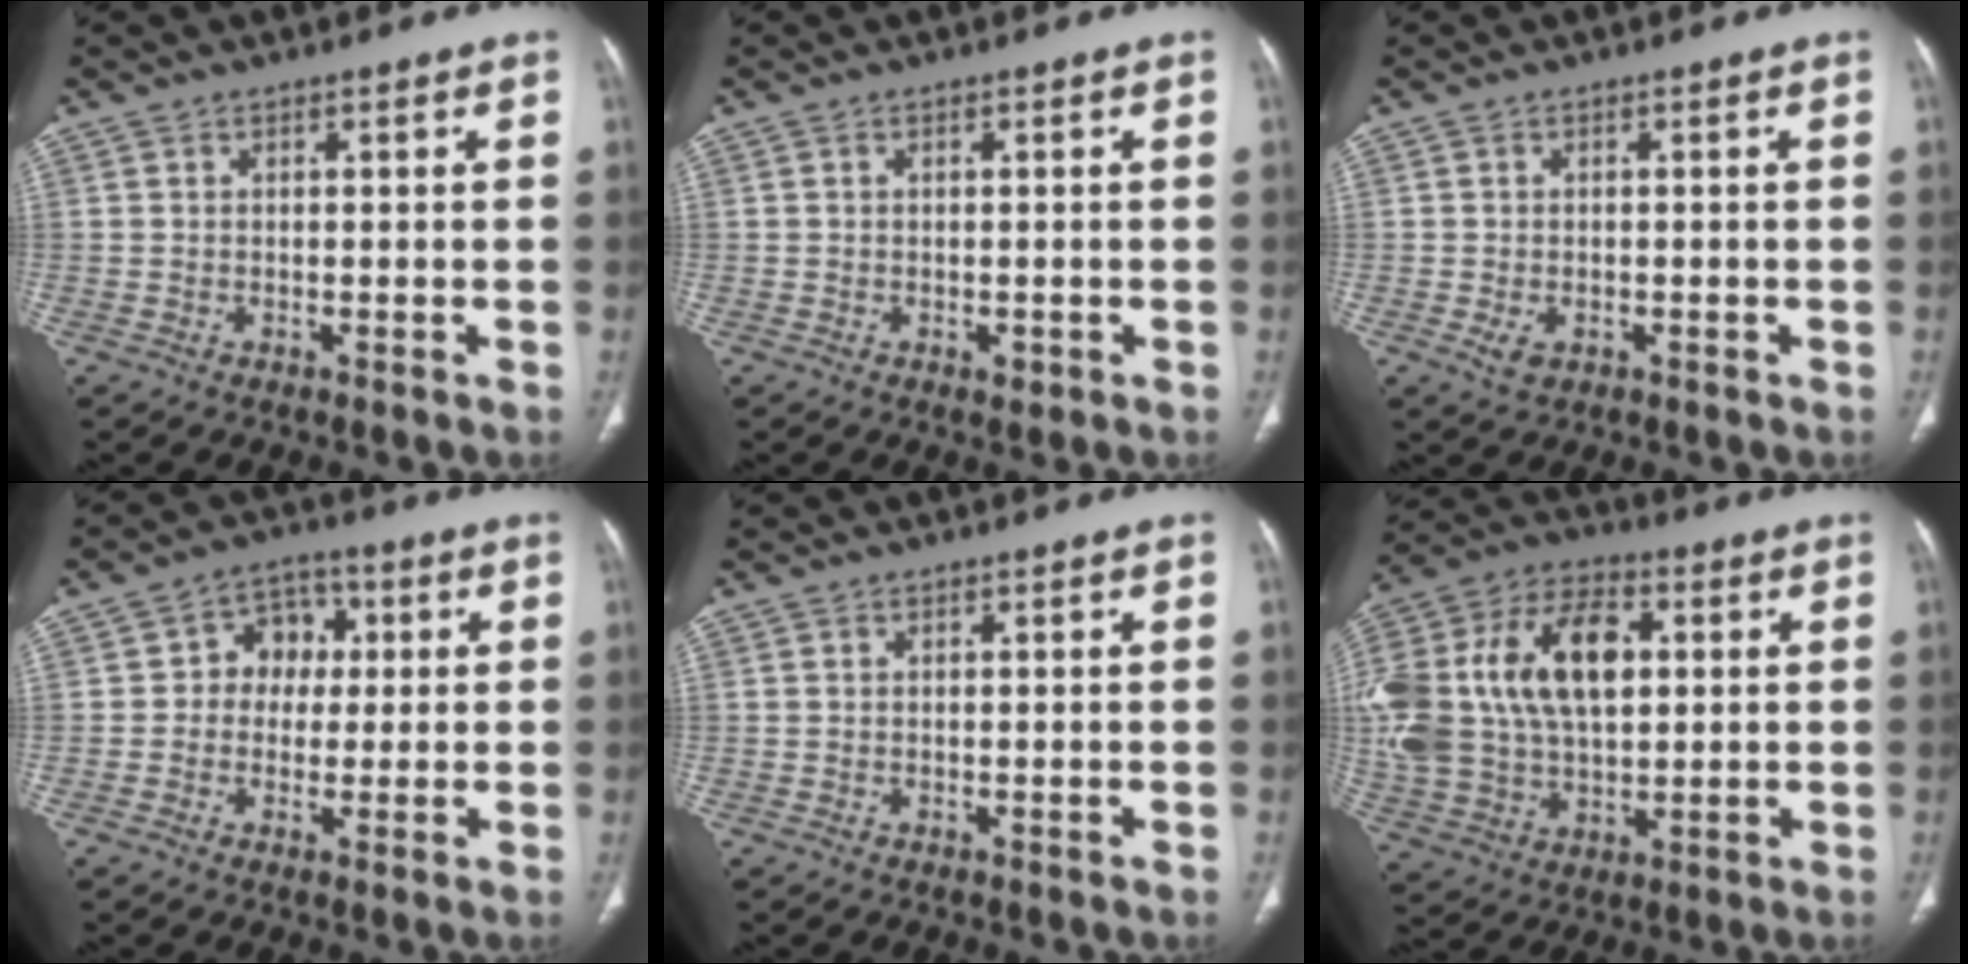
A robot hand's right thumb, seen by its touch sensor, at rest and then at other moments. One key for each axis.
{"total": 1.2, "fx": -0.4, "fy": 0.7, "fz": 0.9, "tx": -0.010, "ty": -0.002, "tz": -0.002}
{"total": 2.5, "fx": -0.9, "fy": 1.6, "fz": 1.6, "tx": -0.029, "ty": 0.000, "tz": -0.007}
{"total": 6.8, "fx": 0.7, "fy": 5.7, "fz": 3.5, "tx": -0.012, "ty": 0.014, "tz": 0.002}
{"total": 0.0}
{"total": 29.3, "fx": 5.1, "fy": 18.5, "fz": 22.1, "tx": -0.489, "ty": 0.042, "tz": 0.101}